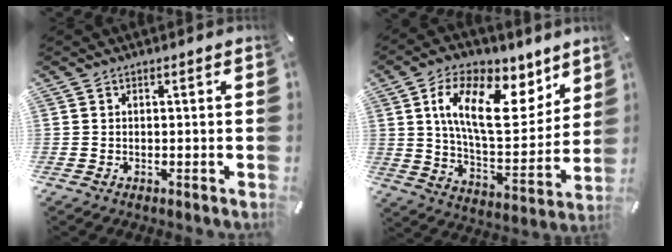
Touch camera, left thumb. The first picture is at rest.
{"total": 19.4, "force": [9.0, 9.9, 14.0], "torque": [-0.232, -0.037, 0.152]}